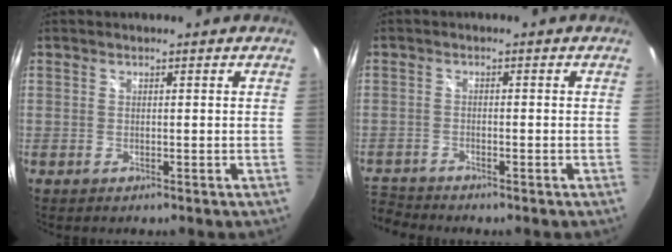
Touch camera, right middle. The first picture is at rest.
{"total": 5.2, "force": [-5.1, 0.9, 0.7], "torque": [-0.044, -0.006, -0.106]}